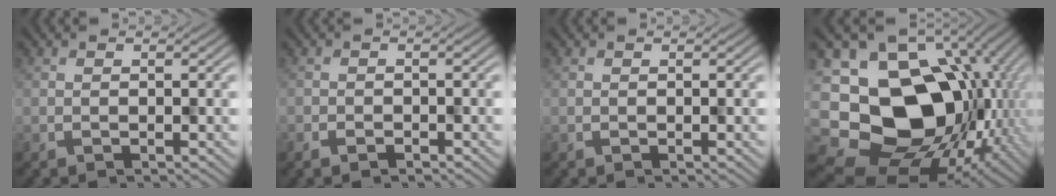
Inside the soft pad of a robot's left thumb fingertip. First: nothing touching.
{"total": 1.5, "force": [-1.1, 0.7, 0.6], "torque": [-0.009, -0.001, -0.017]}
{"total": 0.0}
{"total": 19.1, "force": [-2.5, 15.4, 10.9], "torque": [-0.222, -0.027, -0.029]}